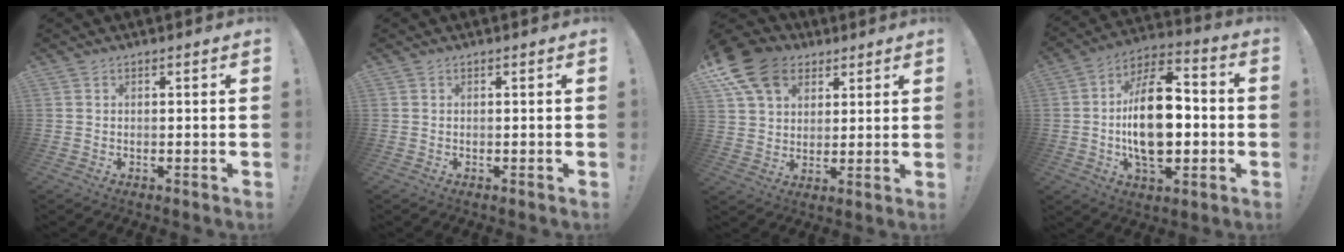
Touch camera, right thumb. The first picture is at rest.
{"total": 0.0}
{"total": 16.2, "force": [7.9, 11.9, 7.7], "torque": [-0.117, -0.029, 0.157]}
{"total": 20.7, "force": [-2.0, 11.8, 16.9], "torque": [-0.284, 0.013, -0.034]}